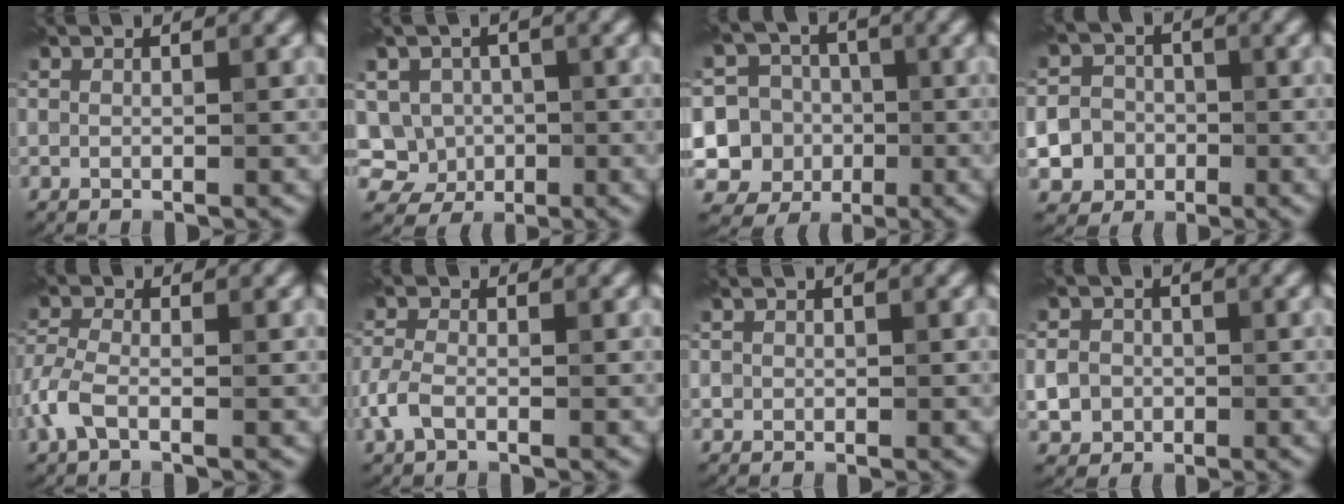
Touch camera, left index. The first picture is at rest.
{"total": 4.7, "force": [-0.3, 4.5, 1.4], "torque": [-0.015, 0.013, -0.027]}
{"total": 8.7, "force": [-1.7, 8.3, 2.0], "torque": [-0.031, 0.006, -0.053]}
{"total": 8.9, "force": [-3.2, 8.0, 2.3], "torque": [-0.041, -0.018, -0.088]}
{"total": 3.0, "force": [-1.3, 1.4, 2.3], "torque": [-0.060, 0.004, -0.040]}
{"total": 2.4, "force": [-1.1, 1.3, 1.7], "torque": [-0.041, 0.003, -0.031]}
{"total": 0.6, "force": [0.0, 0.6, 0.0], "torque": [0.007, -0.003, -0.002]}
{"total": 4.7, "force": [-1.0, 4.3, 1.5], "torque": [-0.008, 0.001, -0.038]}